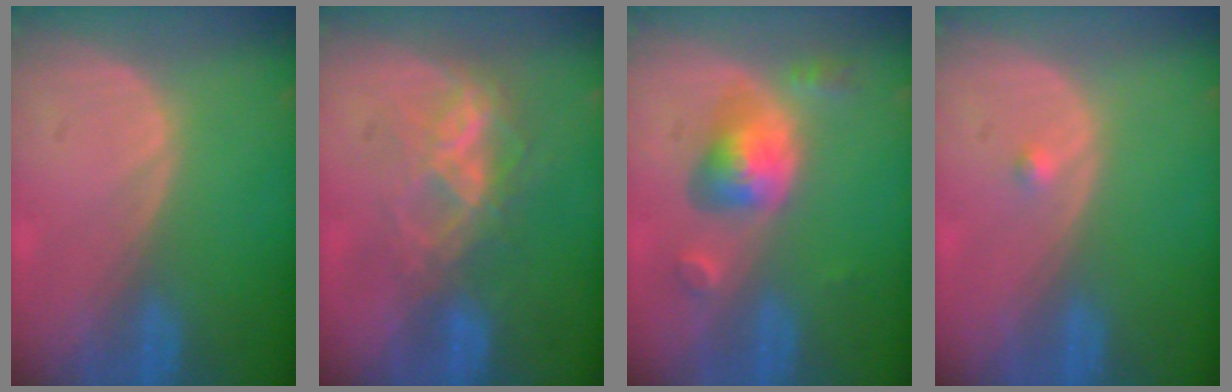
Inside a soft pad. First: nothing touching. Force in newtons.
{"total": 7.2, "press": 6.1, "slide": 3.8}
{"total": 6.0, "press": 5.5, "slide": 2.4}
{"total": 0.8, "press": 0.6, "slide": 0.4}